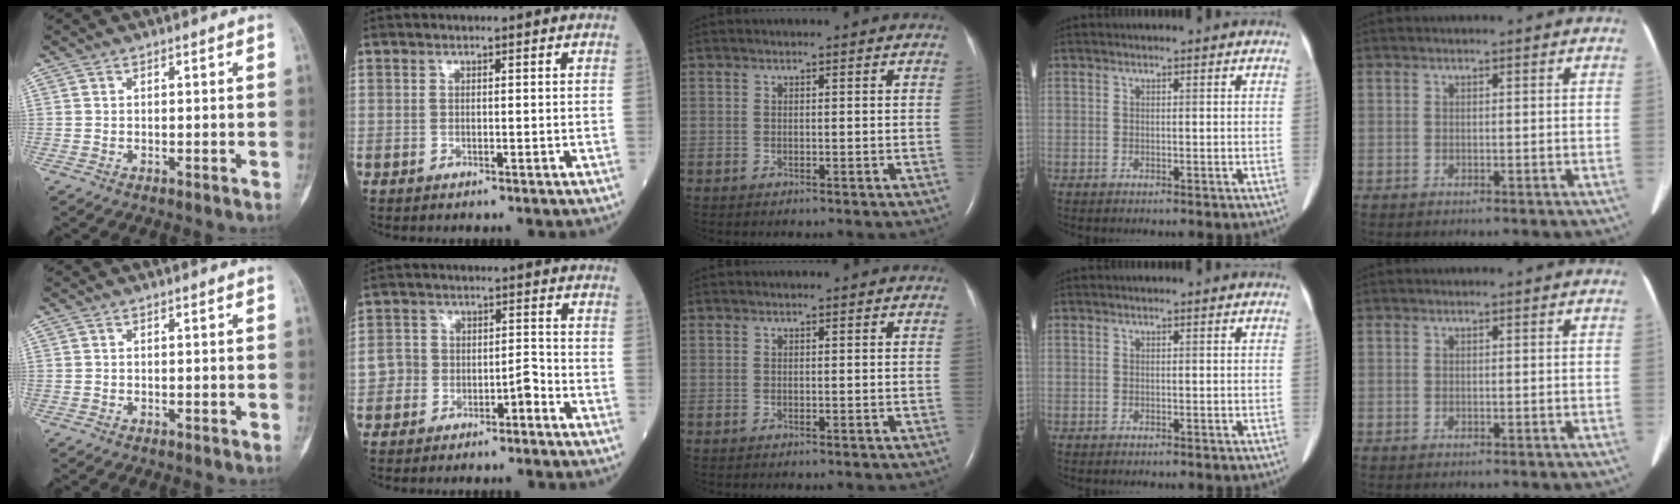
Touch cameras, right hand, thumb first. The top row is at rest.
{"index": {"total": 4.8, "force": [-2.9, 3.0, 2.4], "torque": [-0.035, 0.028, -0.049]}}